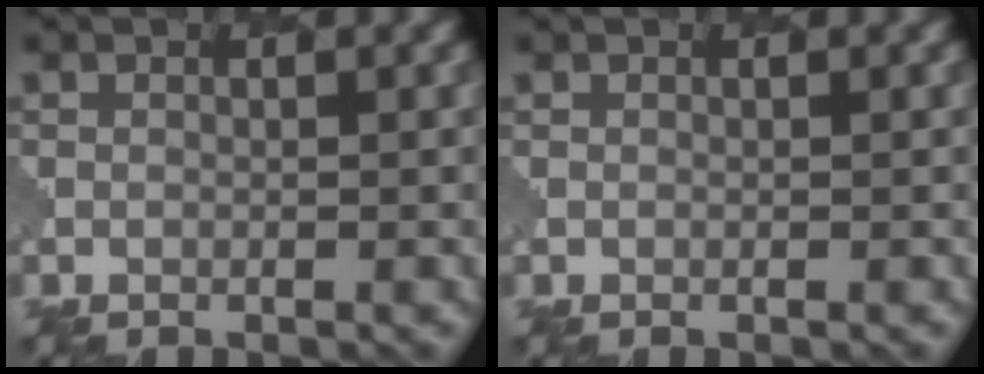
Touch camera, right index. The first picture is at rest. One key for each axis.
{"total": 0.0}